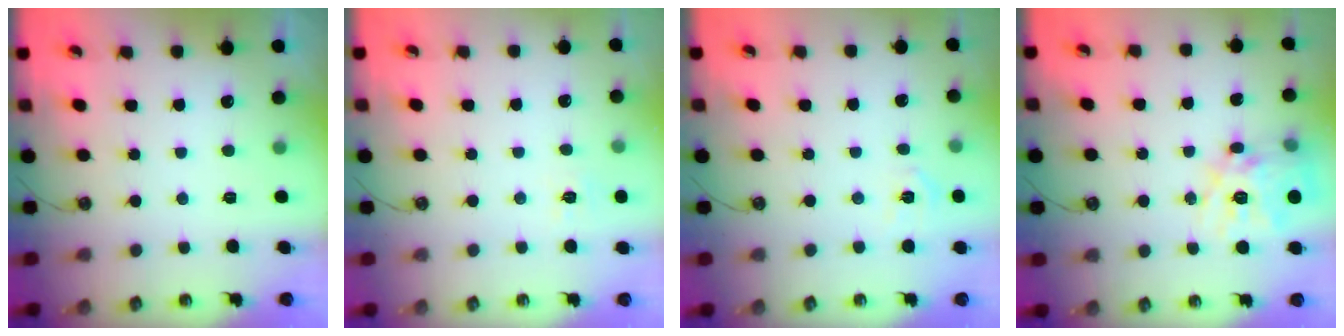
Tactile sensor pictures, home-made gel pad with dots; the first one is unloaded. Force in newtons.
{"total": 6.2, "press": 6.2, "slide": 0.6}
{"total": 3.9, "press": 3.9, "slide": 0.5}
{"total": 16.3, "press": 16.3, "slide": 1.6}